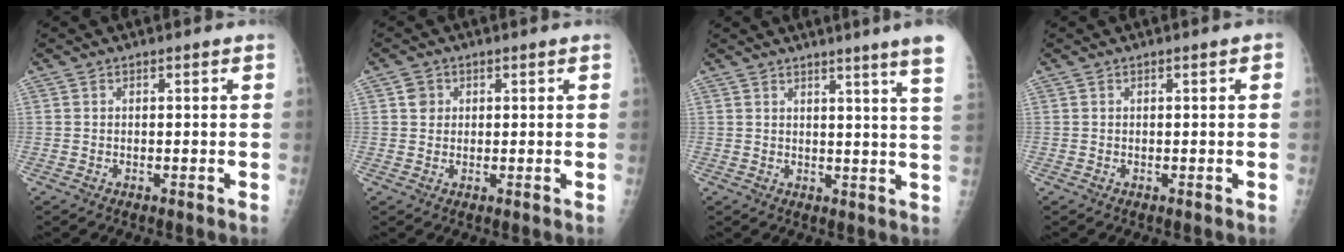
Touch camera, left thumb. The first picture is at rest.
{"total": 2.2, "force": [0.7, 2.0, 0.6], "torque": [0.000, -0.002, 0.009]}
{"total": 9.6, "force": [6.9, -1.6, 6.5], "torque": [-0.083, -0.043, 0.063]}
{"total": 0.6, "force": [0.1, 0.1, 0.6], "torque": [-0.009, 0.002, 0.001]}